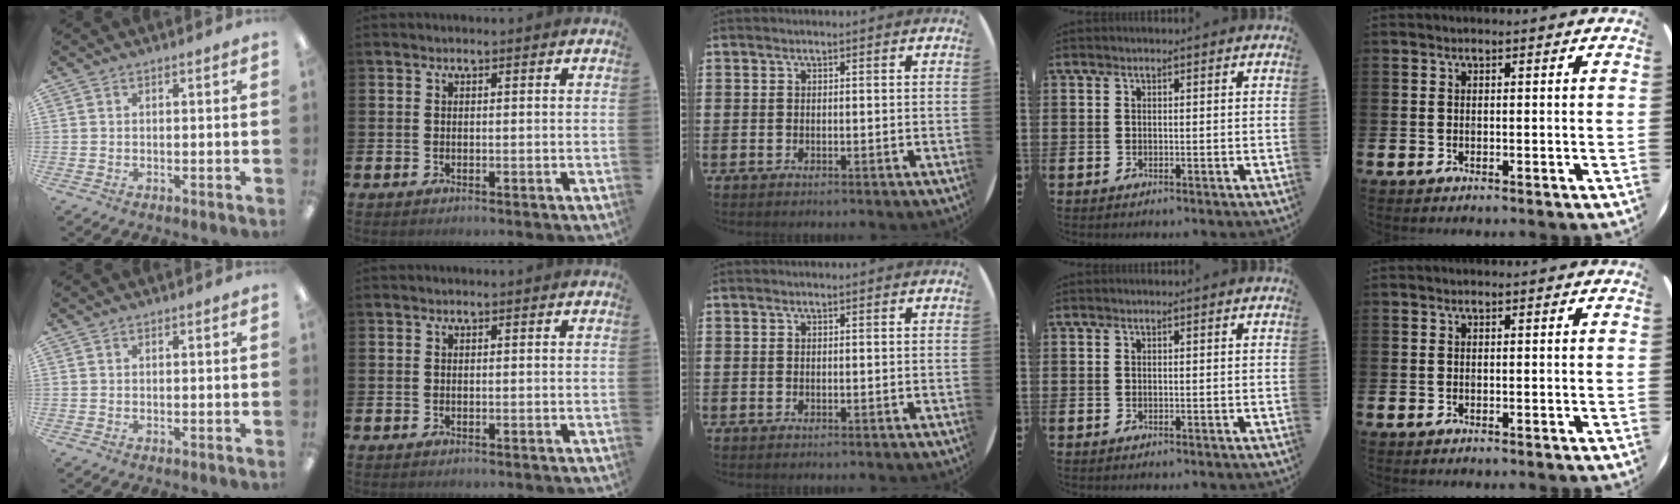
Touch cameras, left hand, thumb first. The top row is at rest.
{}